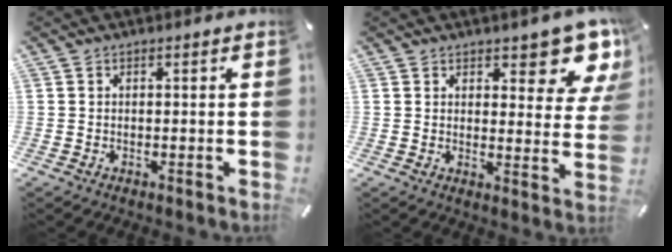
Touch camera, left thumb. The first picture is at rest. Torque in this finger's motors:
{"motor_torque": [1.64, 1.37, 1.05, -0.92, 0.04]}